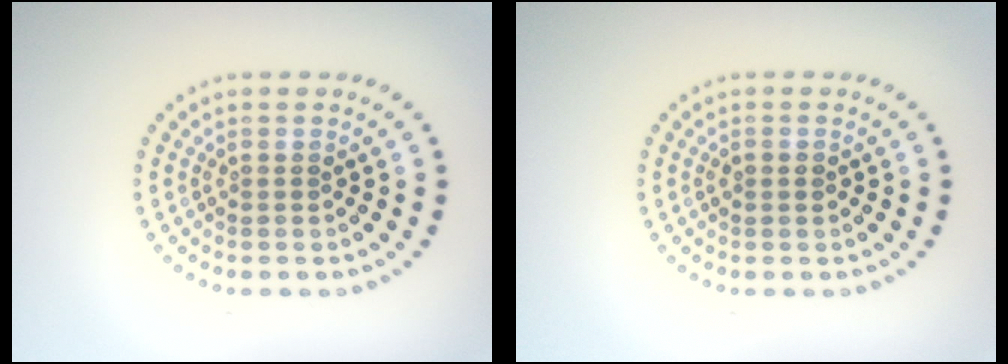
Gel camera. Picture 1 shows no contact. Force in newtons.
{"total": 1.1, "press": 1.1, "slide": 0.0}